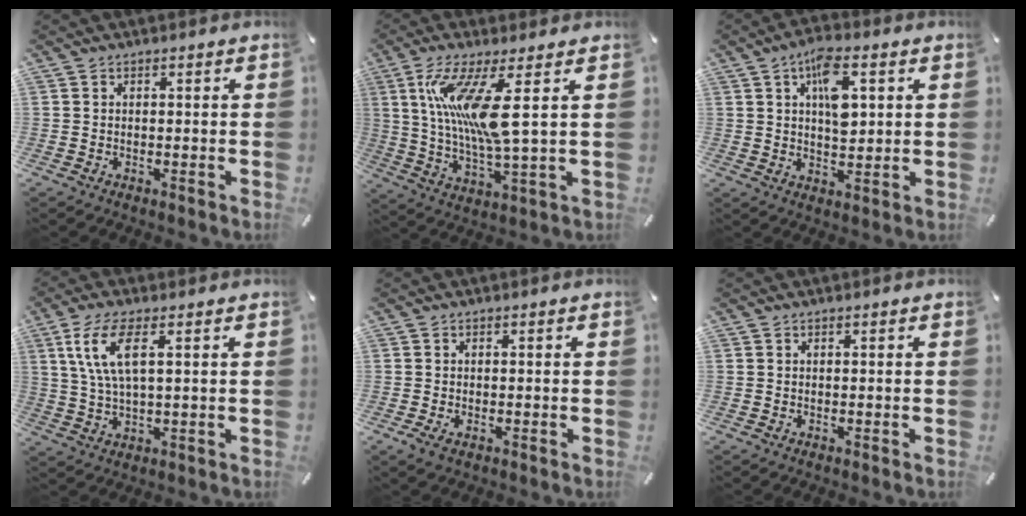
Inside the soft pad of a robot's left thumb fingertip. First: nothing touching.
{"total": 15.2, "force": [4.2, 3.2, 14.3], "torque": [-0.285, -0.015, 0.066]}
{"total": 9.9, "force": [3.4, 5.1, 7.8], "torque": [-0.119, -0.005, 0.054]}
{"total": 9.2, "force": [3.7, 3.1, 7.9], "torque": [-0.174, -0.001, 0.062]}
{"total": 1.3, "force": [-0.4, 0.7, 1.1], "torque": [-0.020, 0.000, -0.006]}
{"total": 0.0}